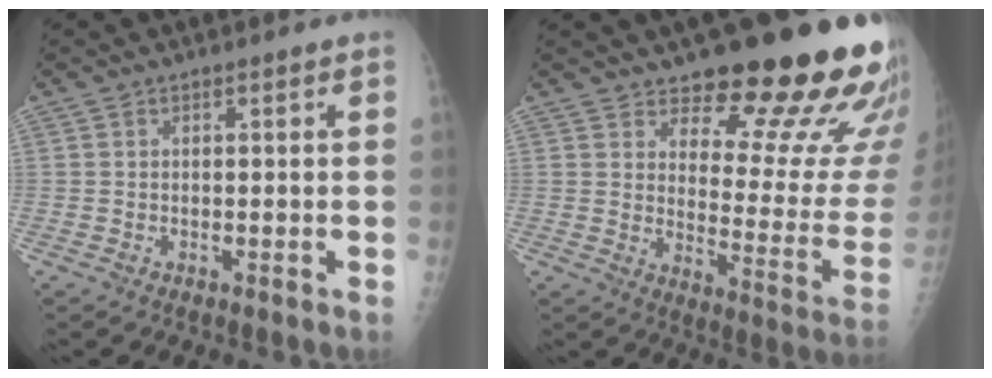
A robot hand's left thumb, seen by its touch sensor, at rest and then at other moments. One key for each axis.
{"total": 21.8, "fx": 16.0, "fy": 6.8, "fz": 13.1, "tx": -0.126, "ty": -0.118, "tz": 0.209}